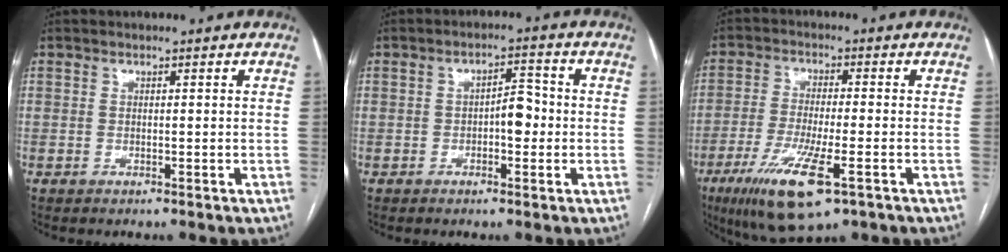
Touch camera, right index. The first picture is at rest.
{"total": 3.8, "force": [-0.7, 1.6, 3.4], "torque": [-0.046, 0.012, -0.011]}
{"total": 12.2, "force": [-6.2, 2.1, 10.3], "torque": [-0.199, -0.031, -0.103]}